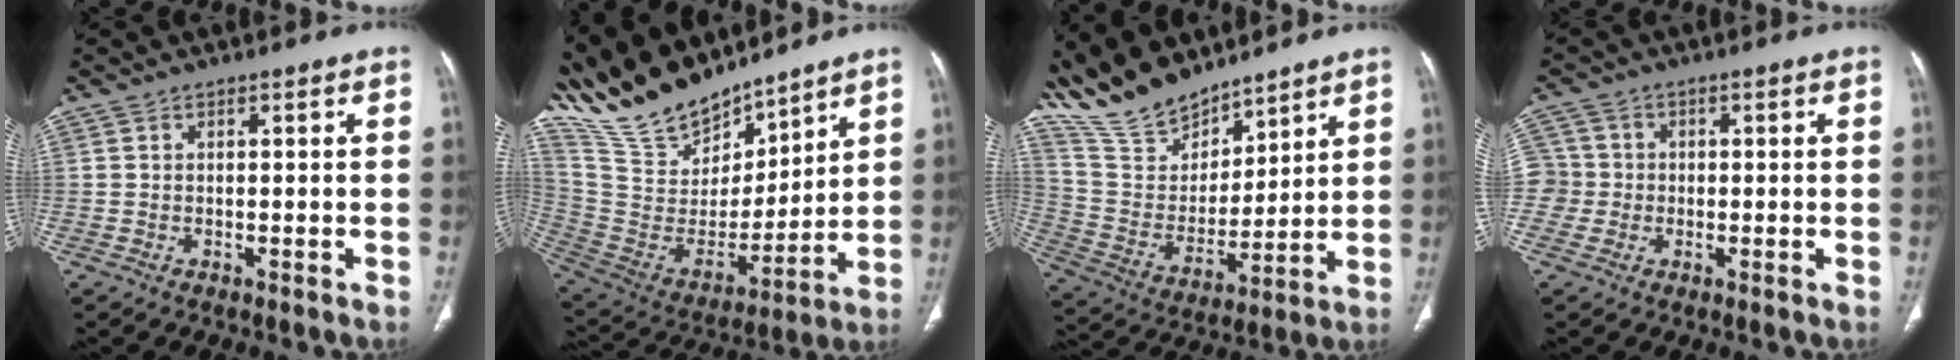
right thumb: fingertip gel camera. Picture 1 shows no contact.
{"total": 22.2, "force": [19.4, 7.7, 7.5], "torque": [-0.113, -0.085, 0.371]}
{"total": 16.9, "force": [15.0, 6.2, 4.9], "torque": [-0.068, -0.068, 0.298]}
{"total": 5.6, "force": [-0.6, 5.5, 1.1], "torque": [-0.010, 0.014, -0.016]}